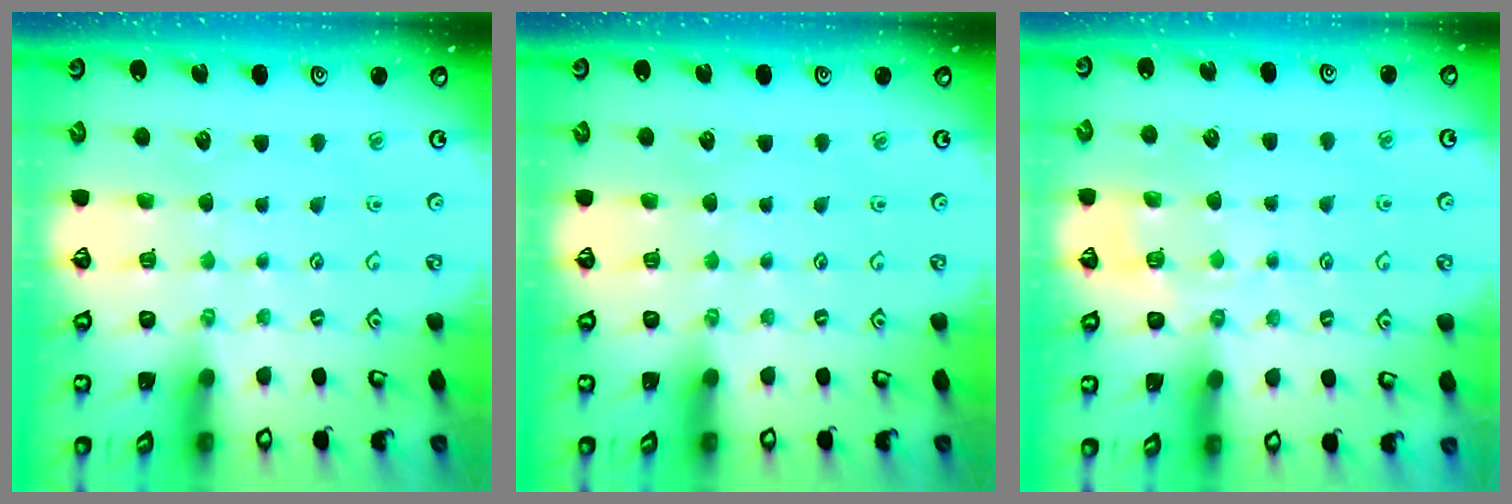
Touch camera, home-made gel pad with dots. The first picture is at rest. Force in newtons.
{"total": 0.0}
{"total": 4.9, "press": 4.8, "slide": 1.3}